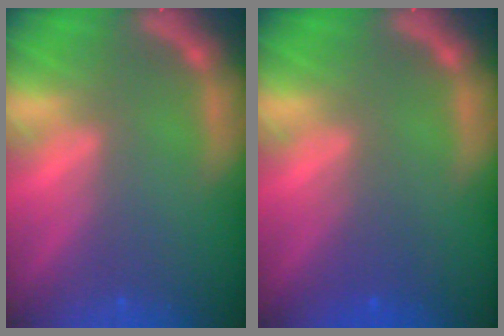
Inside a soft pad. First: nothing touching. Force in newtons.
{"total": 2.0}